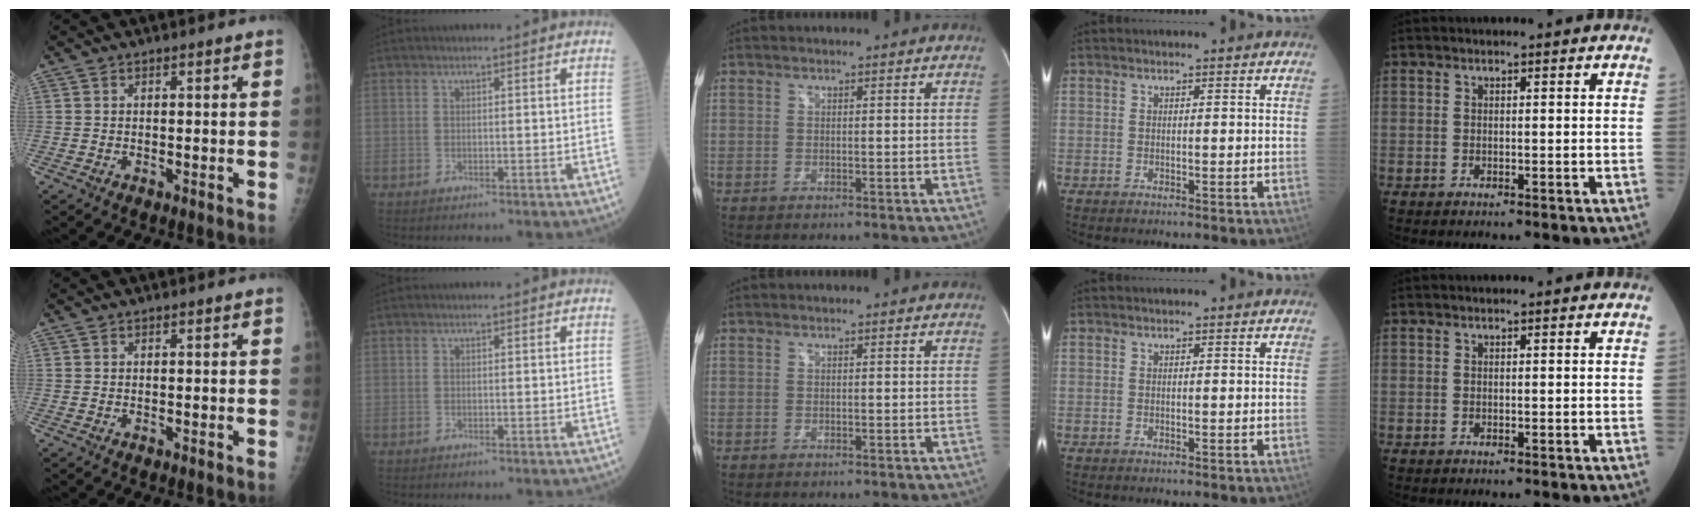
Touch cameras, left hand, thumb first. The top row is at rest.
{}